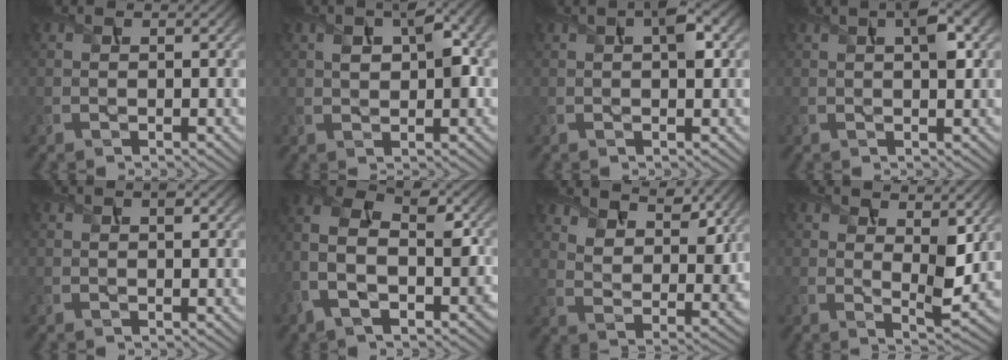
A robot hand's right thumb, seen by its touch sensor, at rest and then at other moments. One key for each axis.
{"total": 5.8, "fx": 1.3, "fy": 2.7, "fz": 5.0, "tx": -0.079, "ty": 0.009, "tz": 0.022}
{"total": 3.0, "fx": 0.9, "fy": 0.9, "fz": 2.7, "tx": -0.047, "ty": 0.010, "tz": 0.012}
{"total": 3.9, "fx": 1.3, "fy": 1.0, "fz": 3.5, "tx": -0.064, "ty": 0.009, "tz": 0.020}
{"total": 0.7, "fx": 0.3, "fy": 0.3, "fz": 0.6, "tx": -0.010, "ty": 0.001, "tz": 0.004}
{"total": 10.5, "fx": -3.1, "fy": 6.5, "fz": 7.7, "tx": -0.154, "ty": -0.010, "tz": -0.058}
{"total": 8.9, "fx": 7.0, "fy": 3.6, "fz": 4.2, "tx": -0.088, "ty": -0.014, "tz": 0.122}
{"total": 5.4, "fx": 2.6, "fy": 2.1, "fz": 4.2, "tx": -0.076, "ty": -0.011, "tz": 0.045}